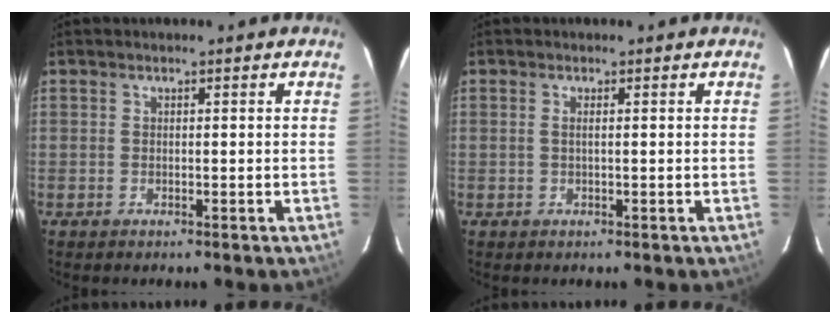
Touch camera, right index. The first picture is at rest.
{"total": 0.9, "force": [0.1, -0.1, 0.9], "torque": [-0.019, 0.001, 0.000]}